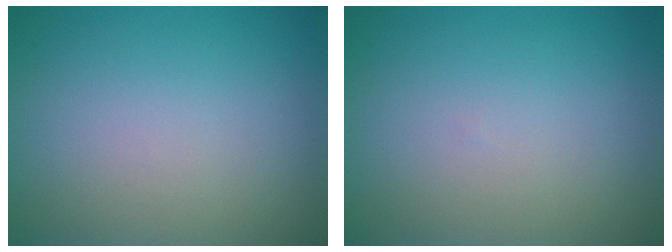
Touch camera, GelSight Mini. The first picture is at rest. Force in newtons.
{"total": 0.0}